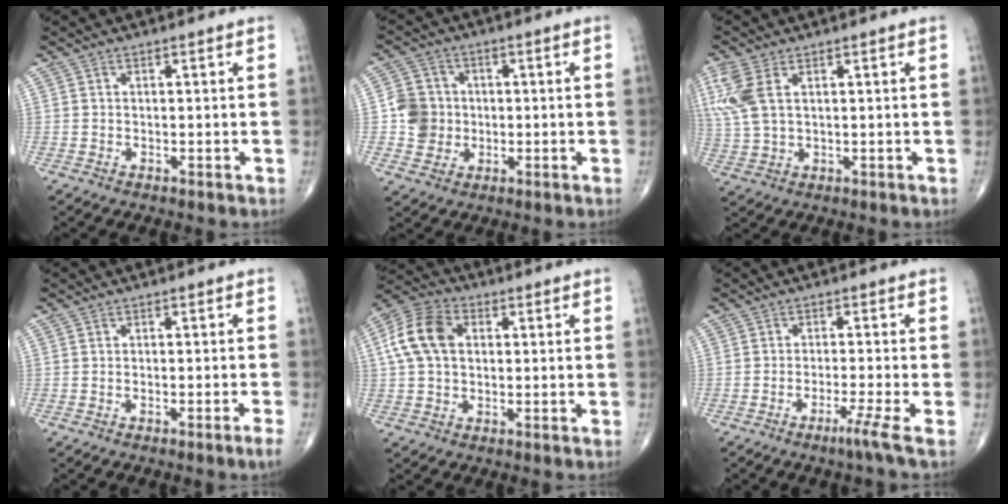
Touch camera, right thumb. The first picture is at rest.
{"total": 7.0, "force": [-0.4, 6.6, 2.3], "torque": [-0.015, 0.007, -0.010]}
{"total": 8.1, "force": [2.9, 4.4, 6.2], "torque": [-0.168, 0.009, 0.065]}
{"total": 1.8, "force": [-1.0, -0.6, 1.3], "torque": [-0.029, 0.001, -0.018]}
{"total": 11.0, "force": [1.9, 7.6, 7.7], "torque": [-0.151, 0.025, 0.026]}
{"total": 3.7, "force": [-2.2, -1.3, 2.6], "torque": [-0.058, -0.001, -0.048]}